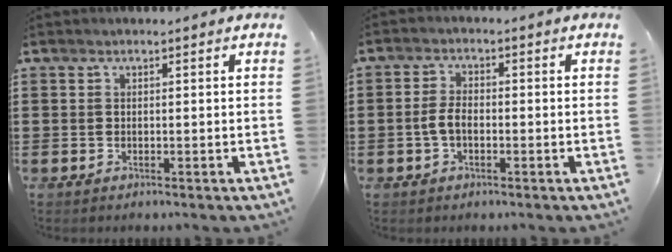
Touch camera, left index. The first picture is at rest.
{"total": 3.6, "force": [-1.0, 1.8, 3.0], "torque": [-0.078, -0.002, -0.025]}